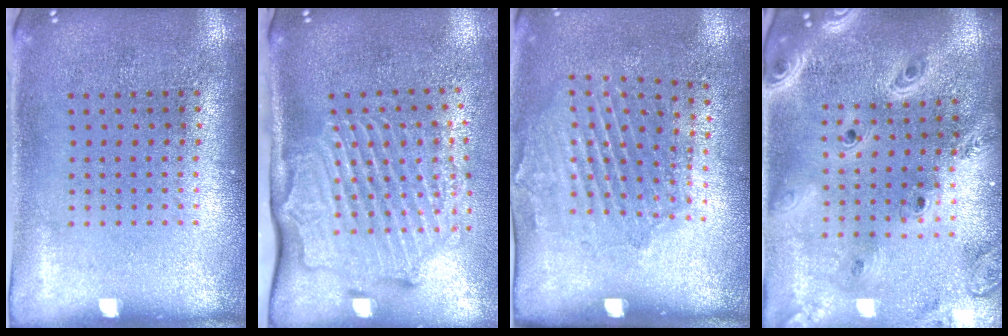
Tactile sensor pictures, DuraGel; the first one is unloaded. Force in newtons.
{"total": 2.8, "press": 2.2, "slide": 1.8}
{"total": 1.9, "press": 1.3, "slide": 1.4}
{"total": 3.2, "press": 2.6, "slide": 1.8}